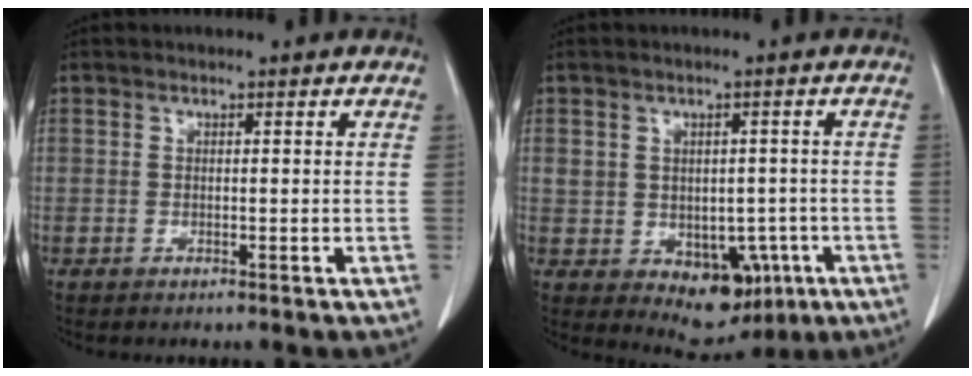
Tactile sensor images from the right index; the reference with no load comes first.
{"total": 8.2, "force": [-2.2, 5.9, 5.3], "torque": [-0.054, 0.010, -0.011]}